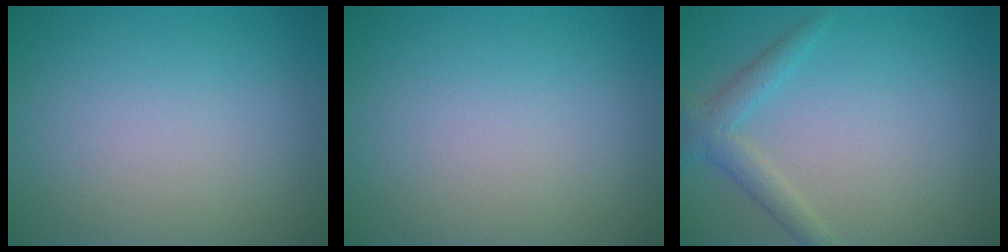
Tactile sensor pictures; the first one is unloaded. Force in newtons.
{"total": 0.0}
{"total": 2.3, "press": 2.3, "slide": 0.2}